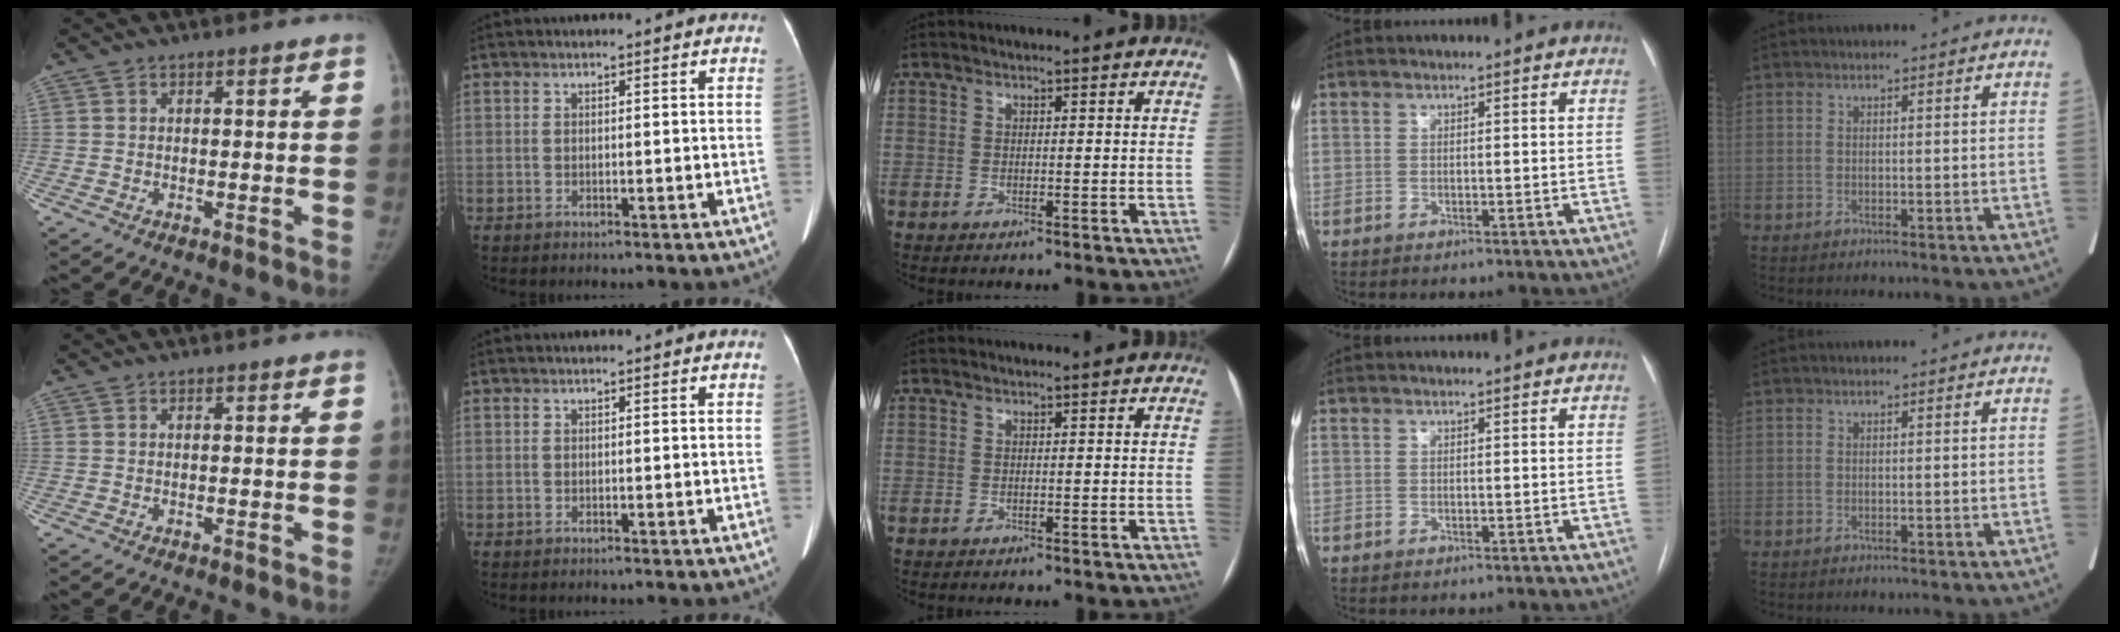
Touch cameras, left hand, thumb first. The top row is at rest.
{}